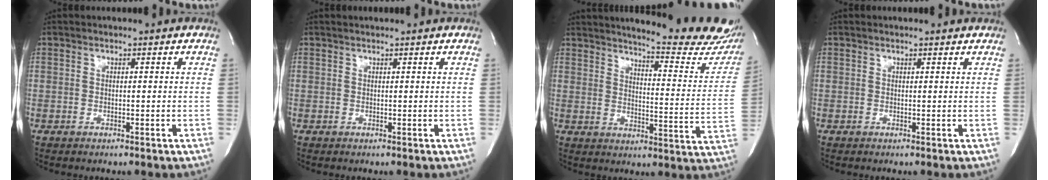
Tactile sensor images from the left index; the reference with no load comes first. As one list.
[{"total": 0.9, "force": [0.8, 0.0, 0.3], "torque": [-0.007, 0.010, 0.018]}, {"total": 22.7, "force": [20.4, 2.6, 9.6], "torque": [-0.130, -0.095, 0.235]}, {"total": 1.6, "force": [1.6, 0.2, 0.1], "torque": [-0.011, 0.004, 0.014]}]